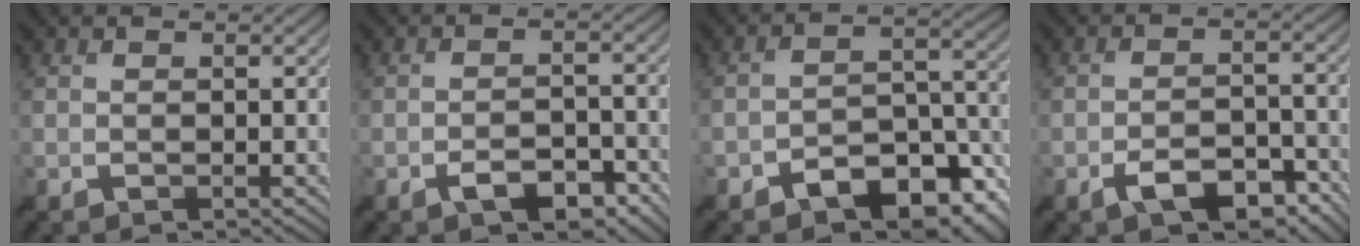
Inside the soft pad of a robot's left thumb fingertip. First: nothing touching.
{"total": 4.8, "force": [-3.1, 1.9, 3.2], "torque": [-0.052, 0.003, -0.051]}
{"total": 10.3, "force": [-6.4, 5.1, 6.2], "torque": [-0.083, -0.008, -0.111]}
{"total": 6.5, "force": [-4.1, 2.6, 4.3], "torque": [-0.069, 0.005, -0.068]}